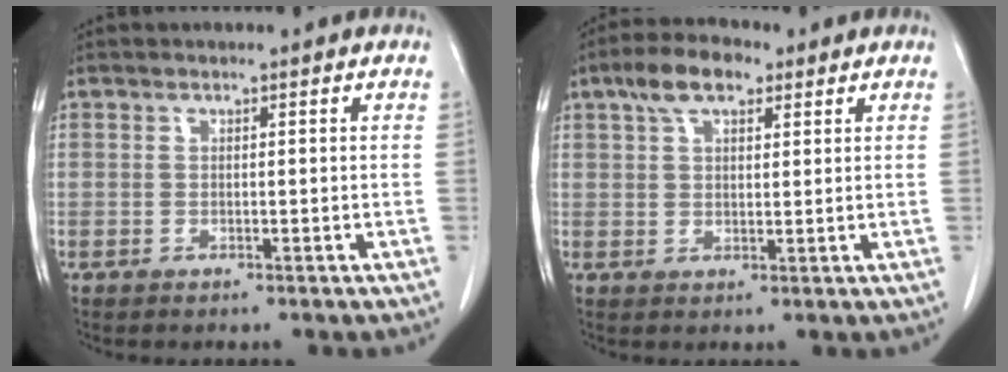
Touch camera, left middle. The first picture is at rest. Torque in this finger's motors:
{"motor_torque": [0.89, -0.67, 0.06, 0.04]}